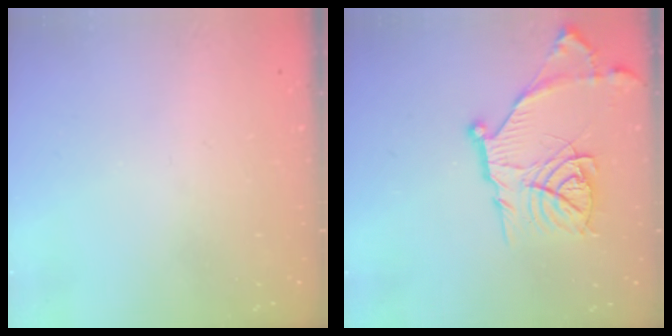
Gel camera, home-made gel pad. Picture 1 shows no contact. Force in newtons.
{"total": 17.5, "press": 17.4, "slide": 1.6}